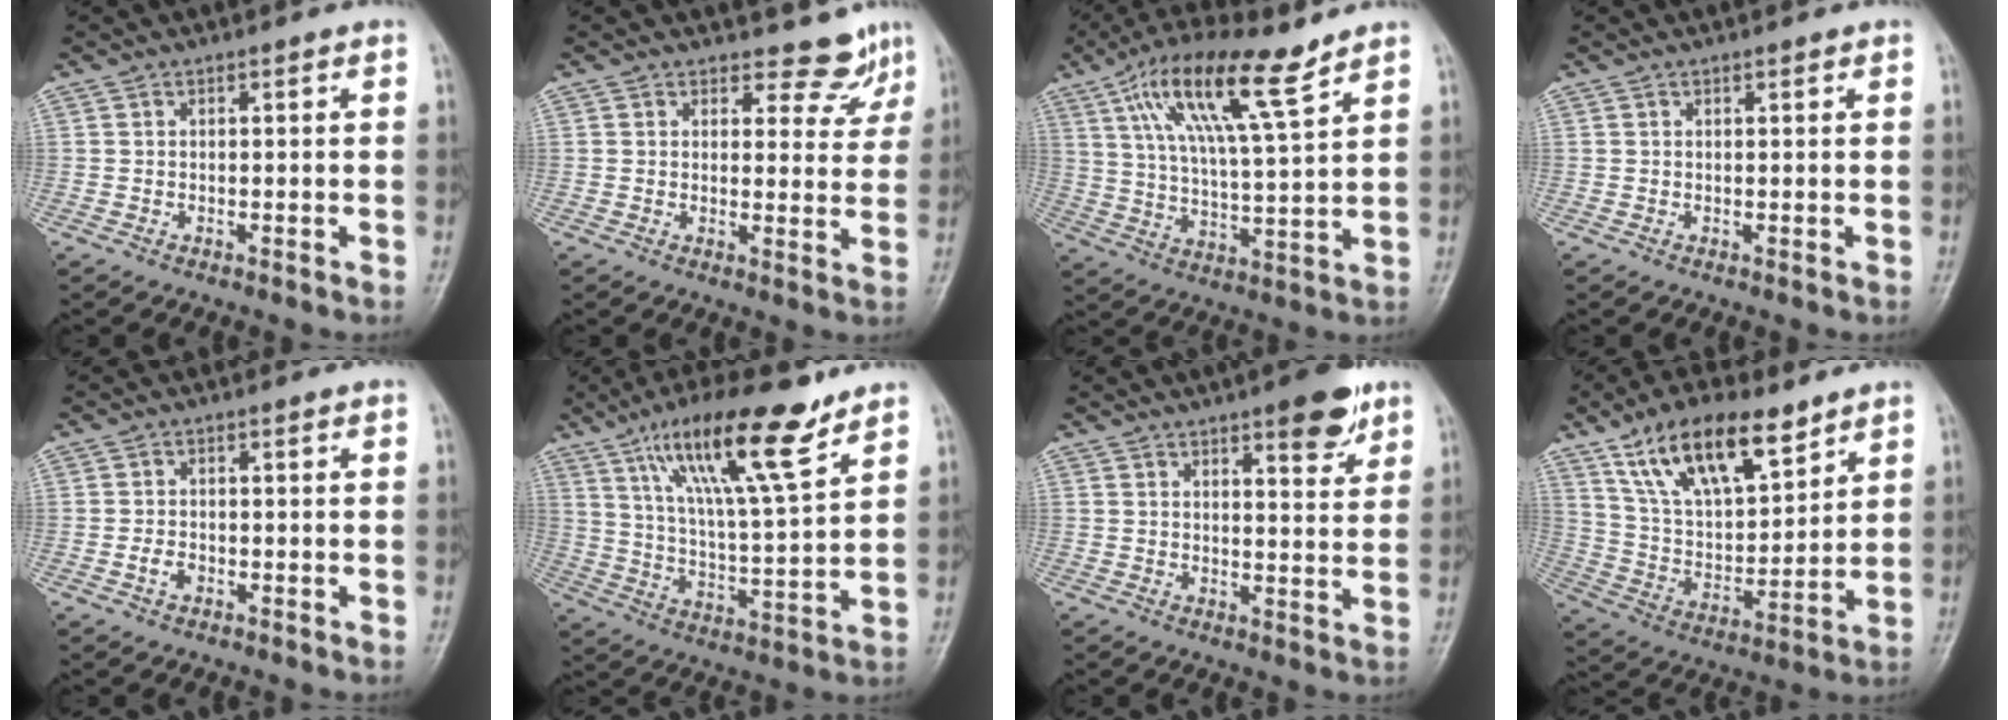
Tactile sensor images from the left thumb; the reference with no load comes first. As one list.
[{"total": 6.0, "force": [5.3, 2.8, 0.4], "torque": [0.023, -0.043, 0.057]}, {"total": 15.8, "force": [9.1, 3.5, 12.5], "torque": [-0.220, -0.025, 0.168]}, {"total": 0.6, "force": [0.5, 0.2, 0.3], "torque": [-0.006, -0.003, 0.008]}, {"total": 1.8, "force": [-0.6, 1.3, 1.2], "torque": [-0.021, 0.004, -0.013]}, {"total": 18.4, "force": [11.6, 4.0, 13.8], "torque": [-0.222, -0.049, 0.206]}, {"total": 8.0, "force": [5.1, 2.5, 5.7], "torque": [-0.059, -0.027, 0.067]}, {"total": 19.2, "force": [12.0, 8.7, 12.2], "torque": [-0.173, -0.047, 0.224]}]